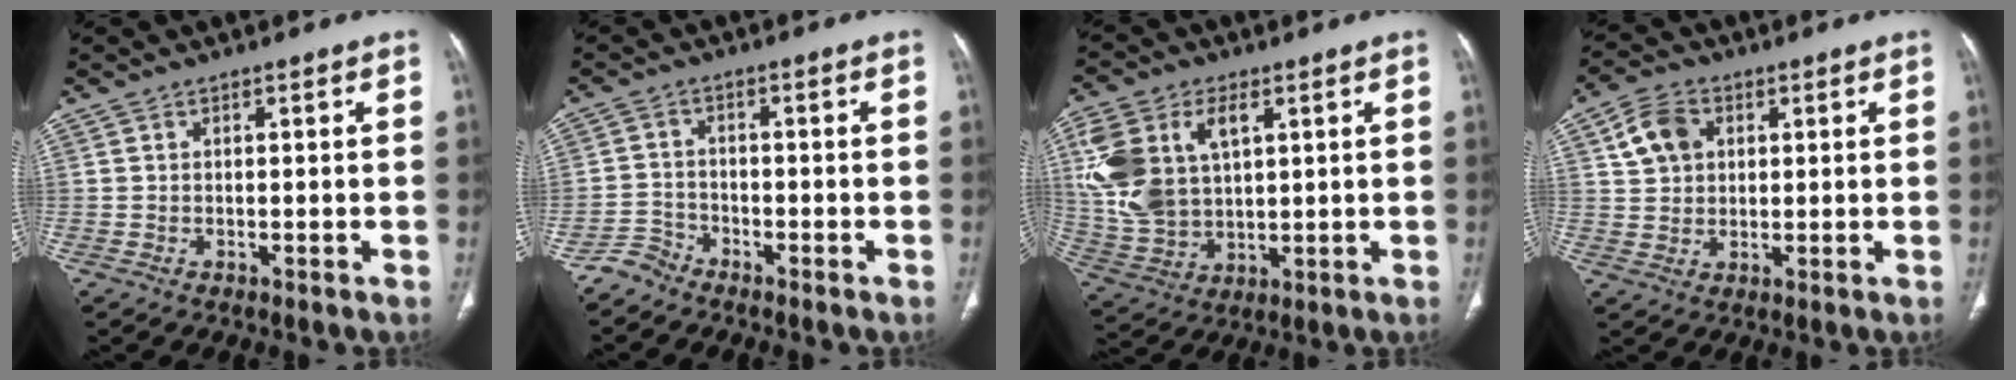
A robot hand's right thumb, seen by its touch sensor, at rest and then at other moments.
{"total": 3.2, "force": [-2.9, 1.2, -0.3], "torque": [0.009, 0.006, -0.065]}
{"total": 16.3, "force": [4.7, 10.2, 11.8], "torque": [-0.247, 0.000, 0.101]}
{"total": 7.3, "force": [2.6, 5.5, 4.0], "torque": [-0.057, 0.002, 0.047]}